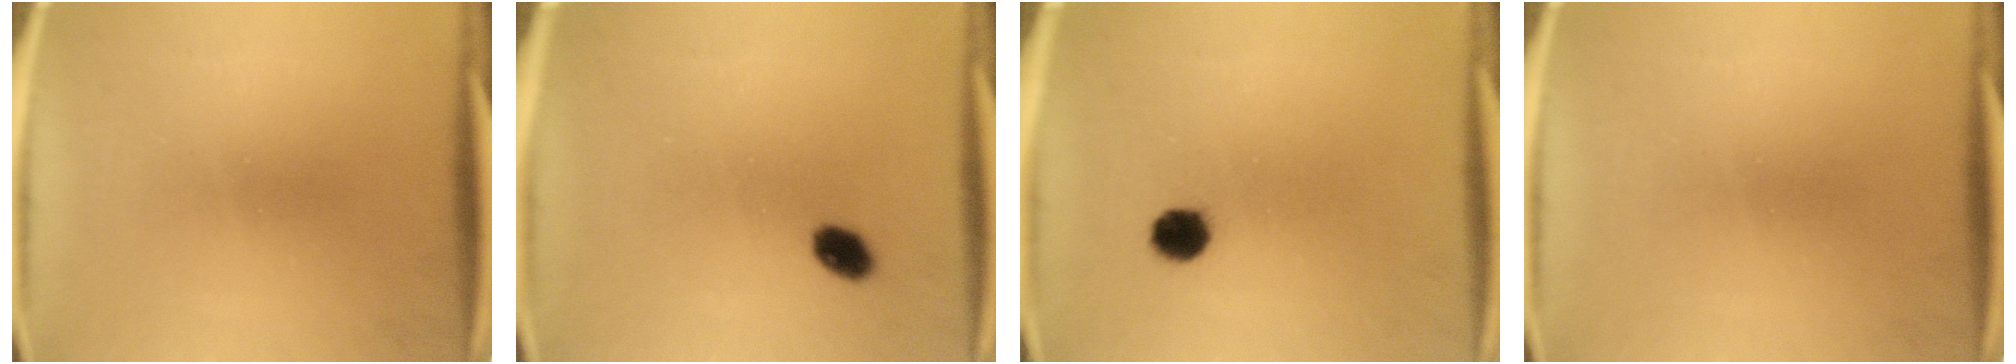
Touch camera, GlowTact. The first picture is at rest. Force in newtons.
{"total": 3.5}
{"total": 4.0}
{"total": 0.0}